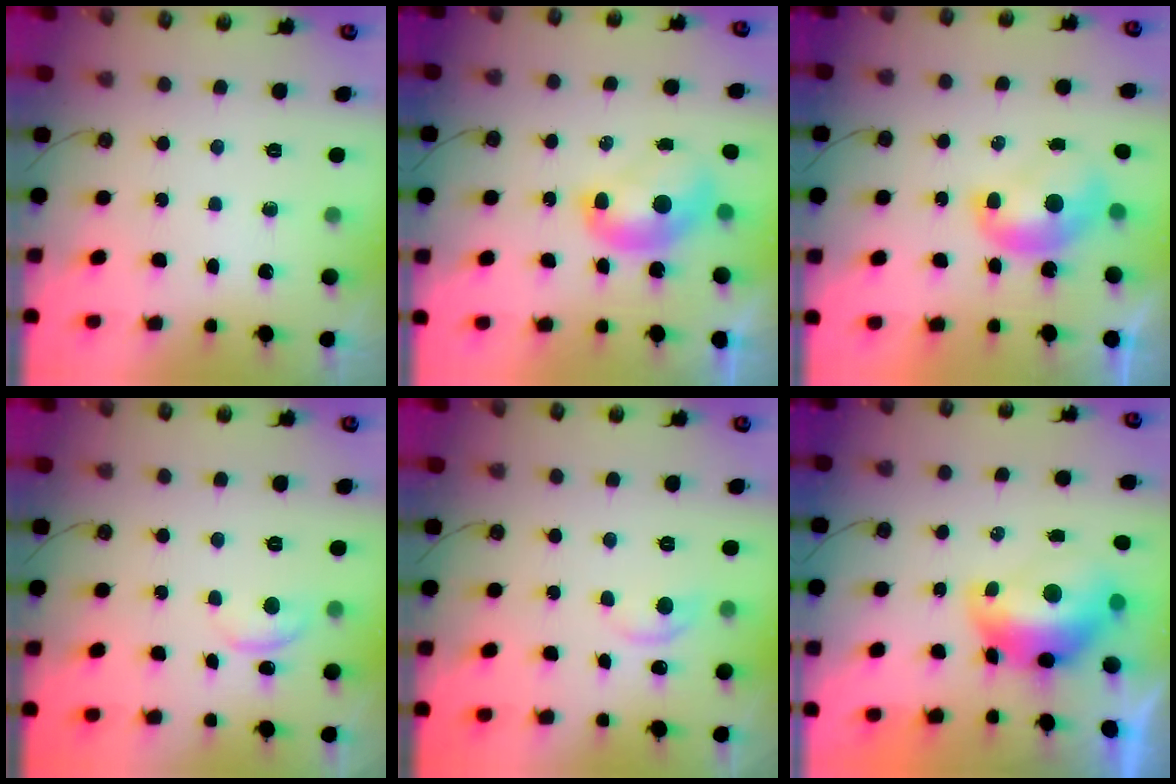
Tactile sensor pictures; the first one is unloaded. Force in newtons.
{"total": 2.1, "press": 2.1, "slide": 0.2}
{"total": 1.6, "press": 1.6, "slide": 0.3}
{"total": 0.6, "press": 0.1, "slide": 0.6}
{"total": 1.6, "press": 1.3, "slide": 0.9}
{"total": 2.9, "press": 2.9, "slide": 0.7}